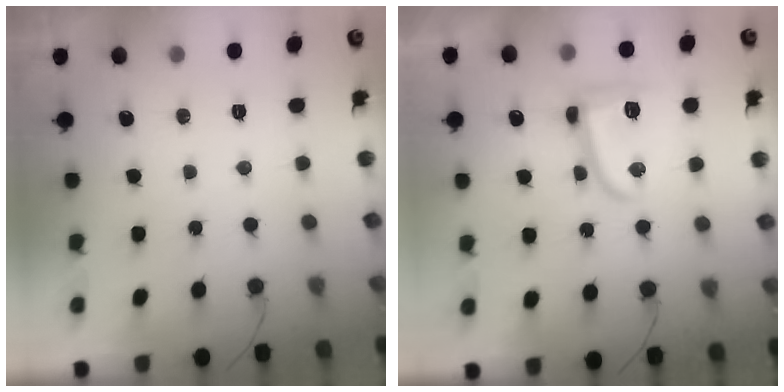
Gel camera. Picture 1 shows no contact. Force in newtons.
{"total": 10.1, "press": 10.1, "slide": 0.4}